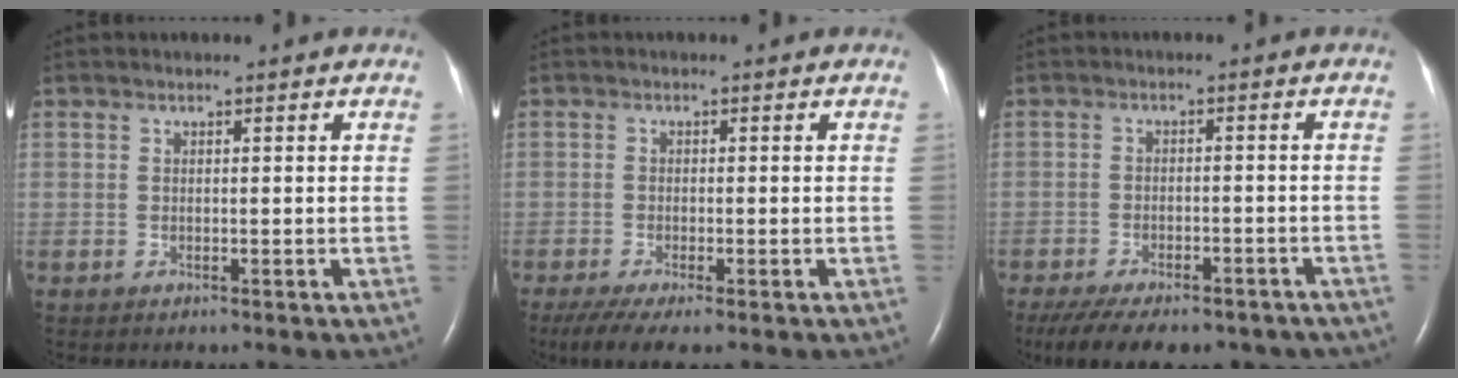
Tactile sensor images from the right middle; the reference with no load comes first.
{"total": 5.7, "force": [-3.8, 1.1, 4.0], "torque": [-0.074, -0.017, -0.063]}
{"total": 18.9, "force": [-14.8, 7.5, 9.0], "torque": [-0.172, -0.014, -0.190]}